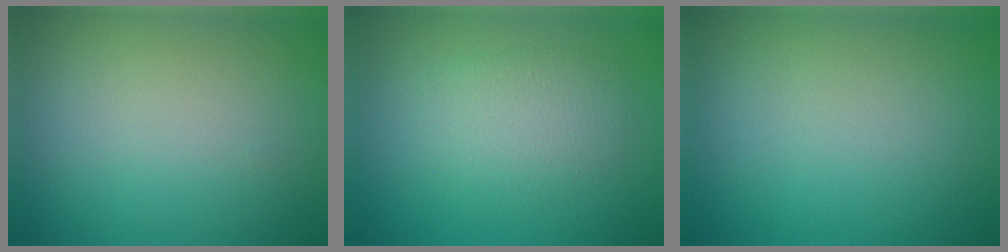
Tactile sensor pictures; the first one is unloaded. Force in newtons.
{"total": 2.9, "press": 2.9, "slide": 0.1}
{"total": 0.0}